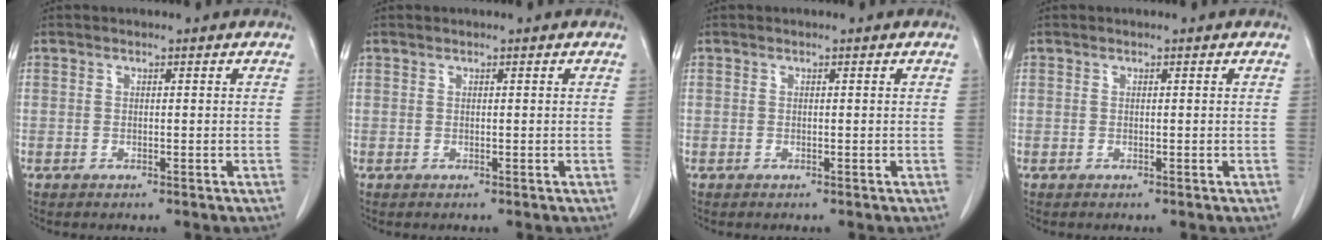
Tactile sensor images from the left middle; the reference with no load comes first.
{"total": 0.0}
{"total": 0.0}
{"total": 0.0}